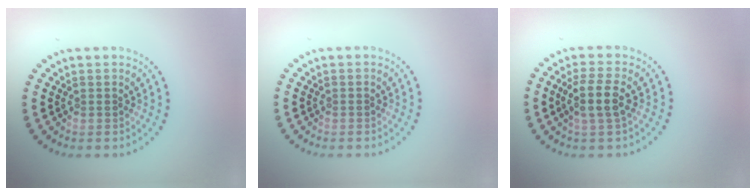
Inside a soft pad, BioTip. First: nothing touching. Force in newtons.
{"total": 0.0}
{"total": 2.8, "press": 2.4, "slide": 1.5}